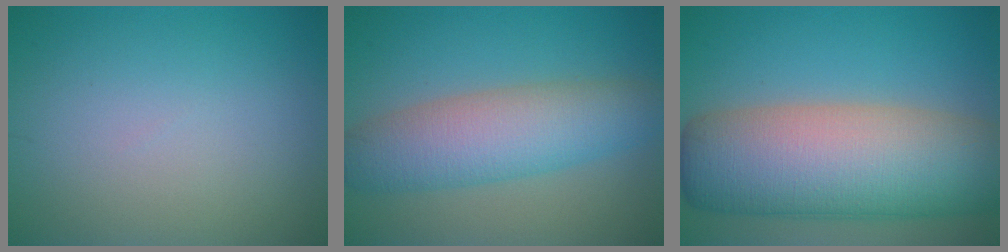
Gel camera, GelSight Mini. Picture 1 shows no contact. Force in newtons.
{"total": 6.9, "press": 6.9, "slide": 0.3}
{"total": 14.1, "press": 14.1, "slide": 0.4}